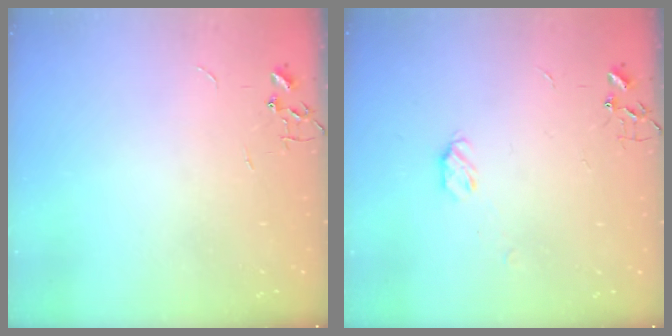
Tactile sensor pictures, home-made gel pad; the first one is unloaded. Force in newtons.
{"total": 5.4, "press": 5.4, "slide": 0.7}